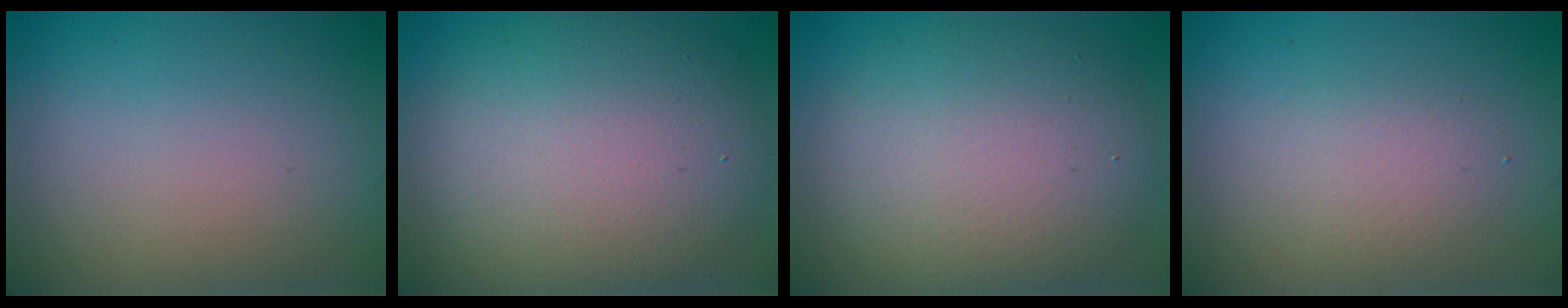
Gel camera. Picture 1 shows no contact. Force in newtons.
{"total": 10.8, "press": 10.8, "slide": 1.0}
{"total": 8.5, "press": 8.4, "slide": 1.1}
{"total": 2.2, "press": 2.2, "slide": 0.3}